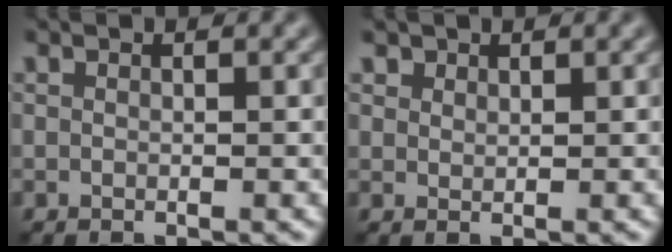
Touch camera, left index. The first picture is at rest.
{"total": 1.2, "force": [0.9, 0.7, 0.1], "torque": [-0.008, -0.006, 0.022]}